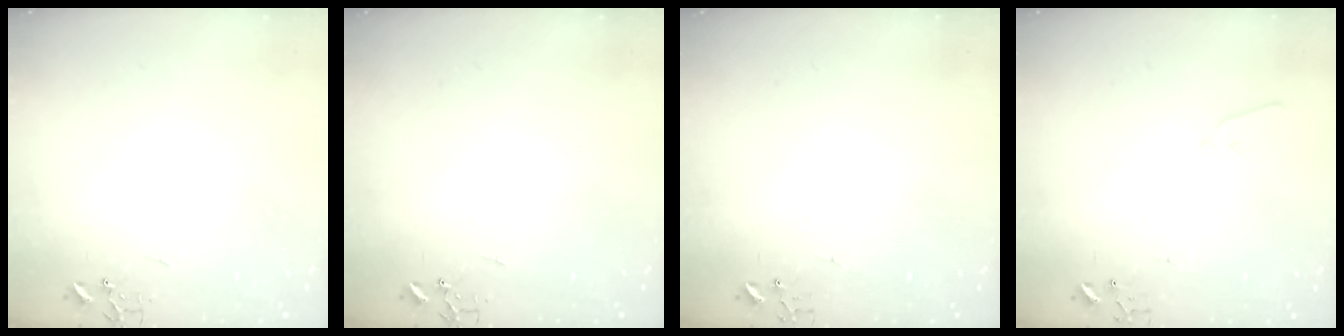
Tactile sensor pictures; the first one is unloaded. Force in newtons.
{"total": 0.0}
{"total": 5.0, "press": 5.0, "slide": 0.4}
{"total": 4.0, "press": 3.9, "slide": 0.6}